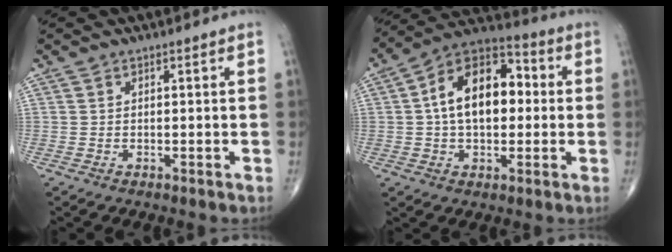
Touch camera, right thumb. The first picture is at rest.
{"total": 15.8, "force": [1.3, 9.6, 12.5], "torque": [-0.180, 0.032, 0.009]}